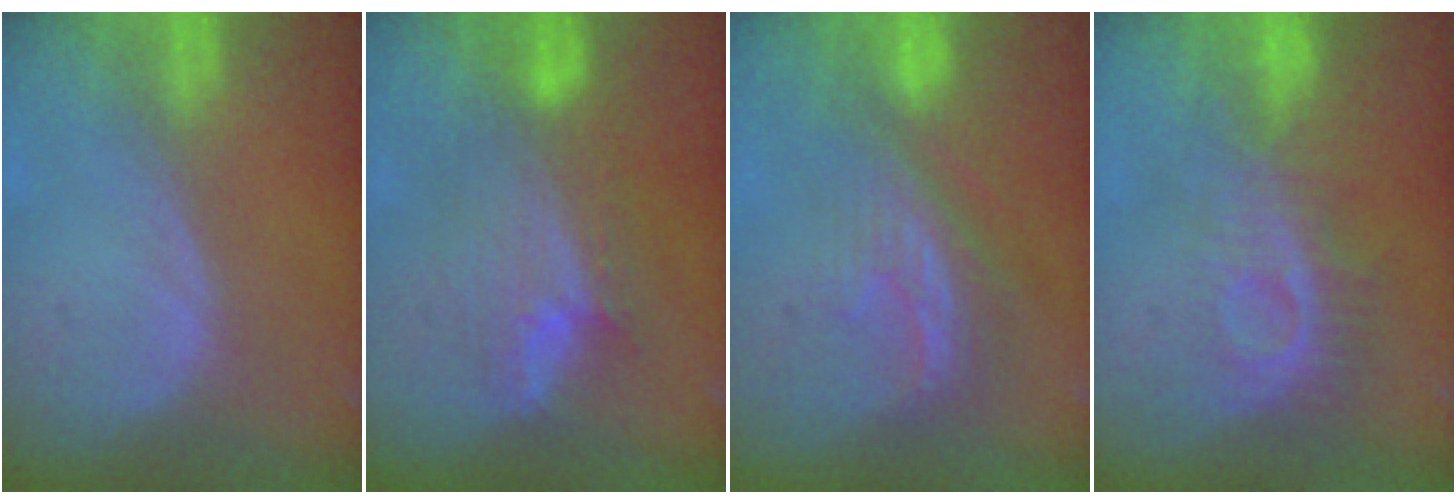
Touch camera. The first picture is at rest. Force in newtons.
{"total": 7.7, "press": 7.6, "slide": 0.7}
{"total": 8.3, "press": 7.5, "slide": 3.6}
{"total": 9.4, "press": 8.2, "slide": 4.5}